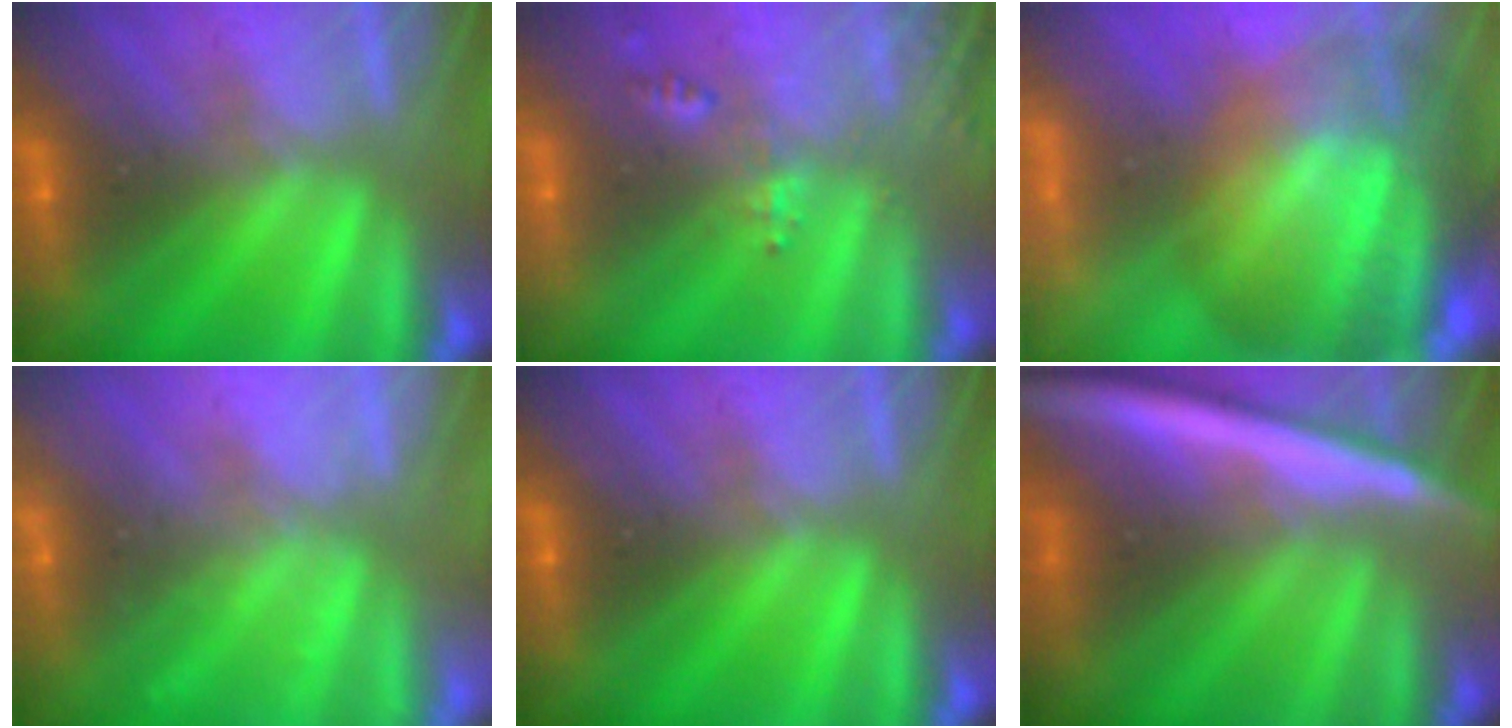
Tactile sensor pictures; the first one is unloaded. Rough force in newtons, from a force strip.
{"total": 2.4}
{"total": 10.8}
{"total": 2.3}
{"total": 0.0}
{"total": 7.7}